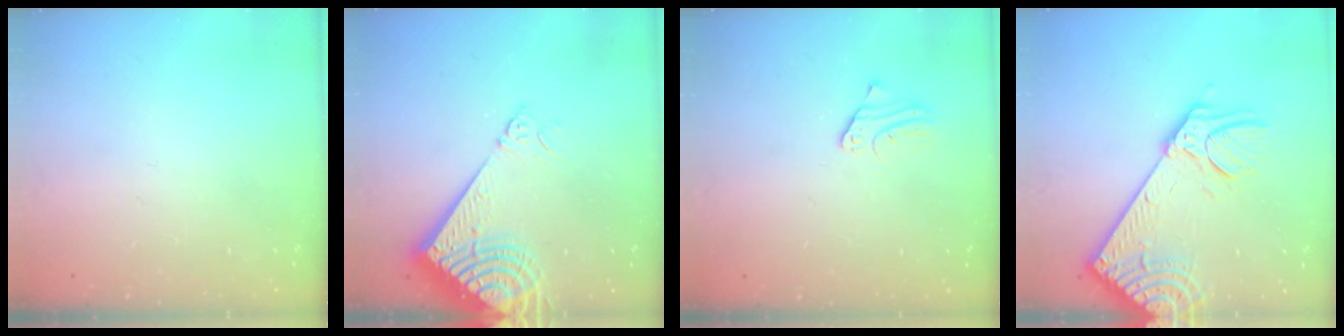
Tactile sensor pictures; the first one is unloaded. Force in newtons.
{"total": 14.0, "press": 13.8, "slide": 2.1}
{"total": 2.2, "press": 2.2, "slide": 0.2}
{"total": 19.5, "press": 19.0, "slide": 4.2}